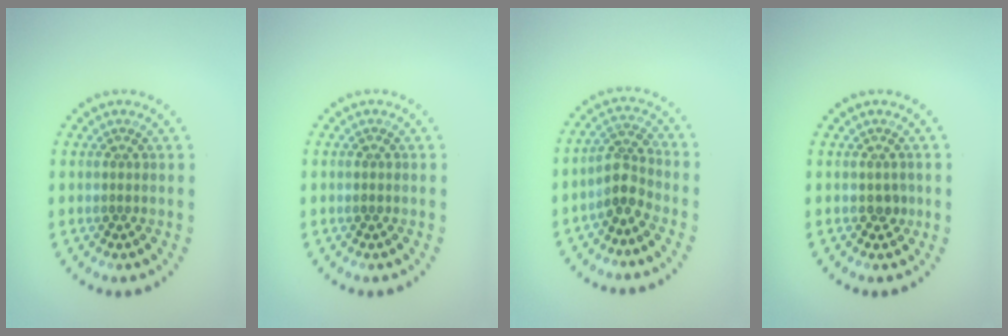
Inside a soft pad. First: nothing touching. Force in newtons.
{"total": 0.8, "press": 0.7, "slide": 0.1}
{"total": 2.7, "press": 2.3, "slide": 1.4}
{"total": 1.0, "press": 1.0, "slide": 0.3}